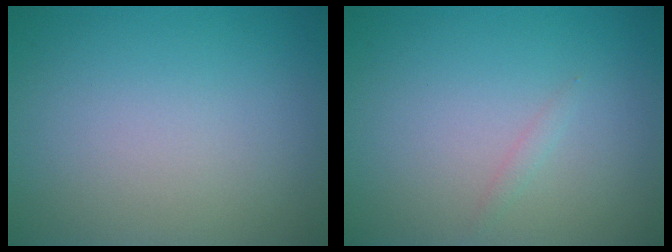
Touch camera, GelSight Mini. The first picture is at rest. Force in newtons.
{"total": 0.6, "press": 0.6, "slide": 0.0}